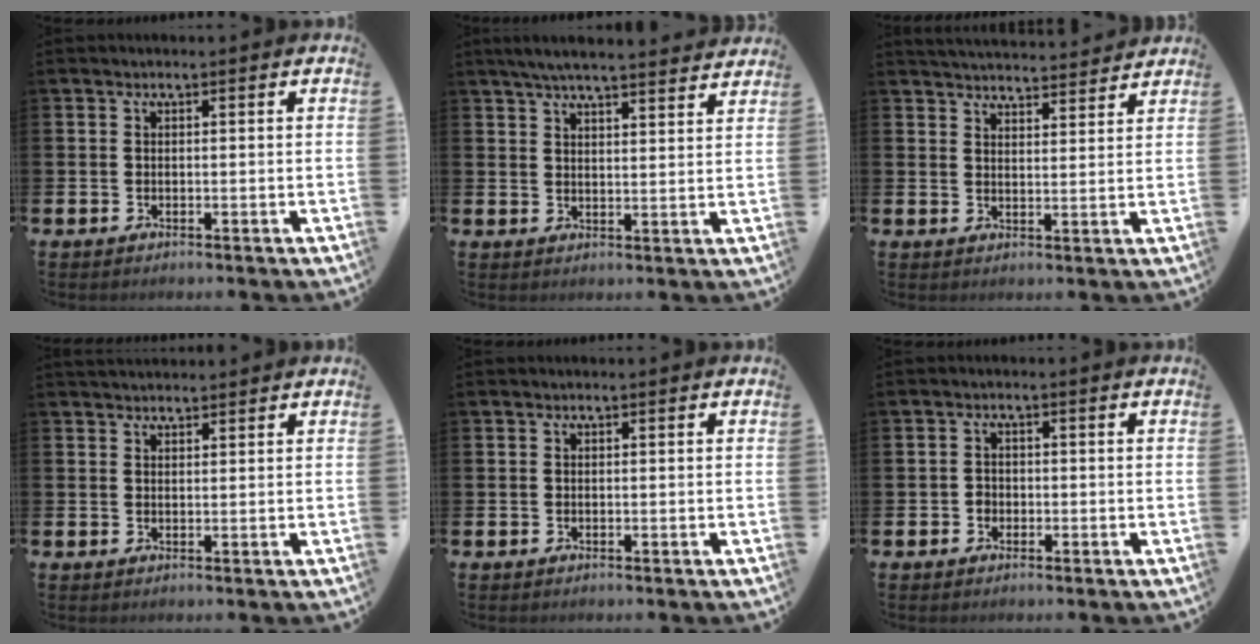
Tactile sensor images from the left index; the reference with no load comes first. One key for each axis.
{"total": 5.3, "fx": 5.0, "fy": 0.0, "fz": 1.5, "tx": -0.040, "ty": -0.023, "tz": 0.090}
{"total": 4.4, "fx": 4.4, "fy": 0.3, "fz": -0.1, "tx": -0.003, "ty": -0.033, "tz": 0.077}
{"total": 1.9, "fx": 1.9, "fy": 0.5, "fz": 0.1, "tx": -0.005, "ty": -0.003, "tz": 0.035}
{"total": 0.0}
{"total": 1.4, "fx": -0.5, "fy": 1.2, "fz": 0.3, "tx": -0.003, "ty": 0.003, "tz": -0.013}